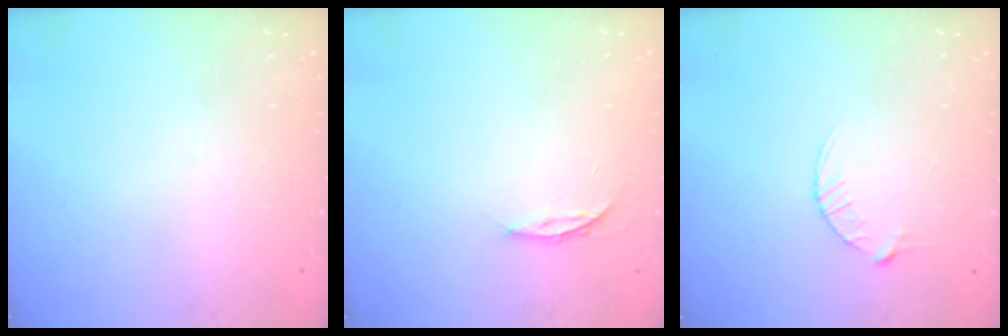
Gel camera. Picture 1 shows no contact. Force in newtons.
{"total": 3.6, "press": 3.6, "slide": 0.3}
{"total": 3.0, "press": 3.0, "slide": 0.4}